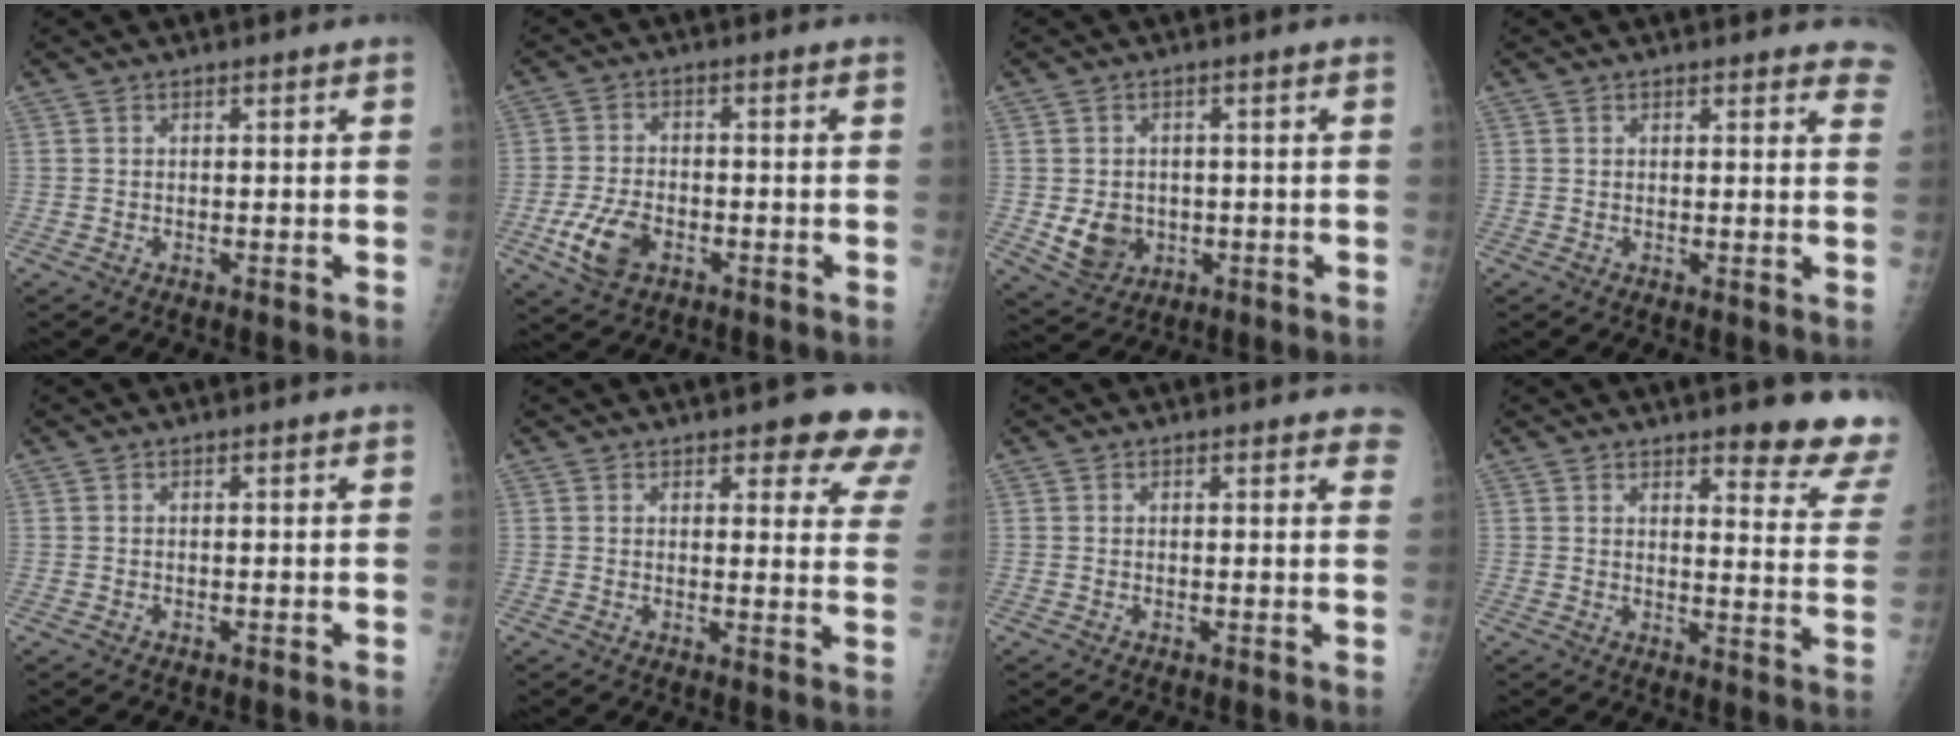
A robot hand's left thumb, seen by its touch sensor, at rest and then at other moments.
{"total": 7.5, "force": [-3.2, 4.6, 4.9], "torque": [-0.095, 0.011, -0.056]}
{"total": 6.2, "force": [-1.0, 5.3, 3.0], "torque": [-0.029, 0.002, -0.001]}
{"total": 4.7, "force": [4.3, 1.7, 1.1], "torque": [0.022, -0.019, 0.022]}
{"total": 0.0}
{"total": 10.4, "force": [8.1, 3.6, 5.5], "torque": [-0.015, -0.039, 0.072]}
{"total": 3.2, "force": [2.8, 1.2, 1.2], "torque": [0.014, -0.008, 0.014]}
{"total": 12.5, "force": [11.1, 2.0, 5.3], "torque": [-0.031, -0.096, 0.113]}